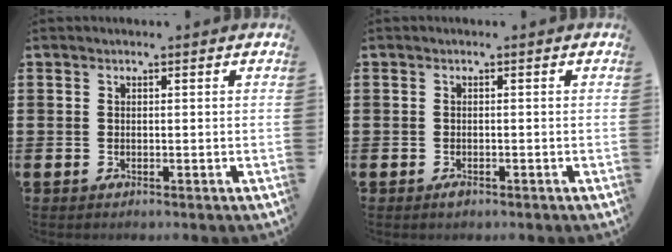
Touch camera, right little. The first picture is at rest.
{"total": 0.7, "force": [-0.3, 0.4, 0.5], "torque": [-0.010, 0.001, -0.007]}